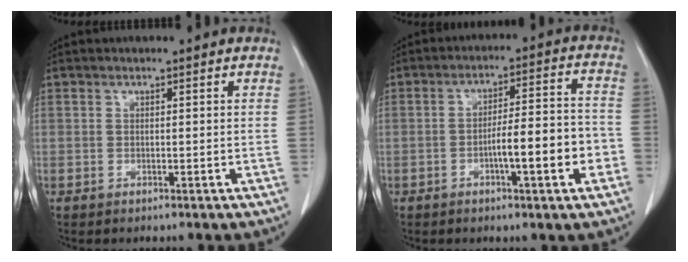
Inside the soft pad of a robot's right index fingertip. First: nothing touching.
{"total": 9.7, "force": [-3.1, 1.1, 9.1], "torque": [-0.141, 0.018, -0.046]}